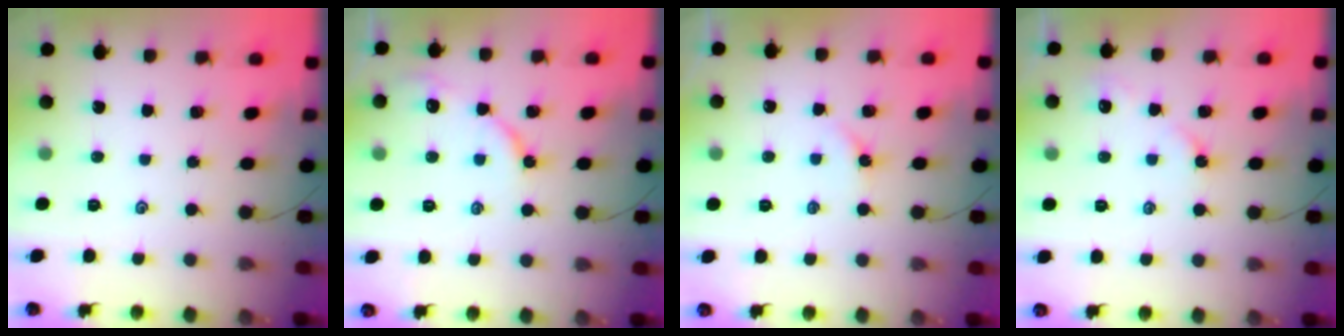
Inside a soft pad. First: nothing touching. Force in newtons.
{"total": 7.2, "press": 7.1, "slide": 0.8}
{"total": 2.6, "press": 2.6, "slide": 0.3}
{"total": 4.4, "press": 4.4, "slide": 0.6}